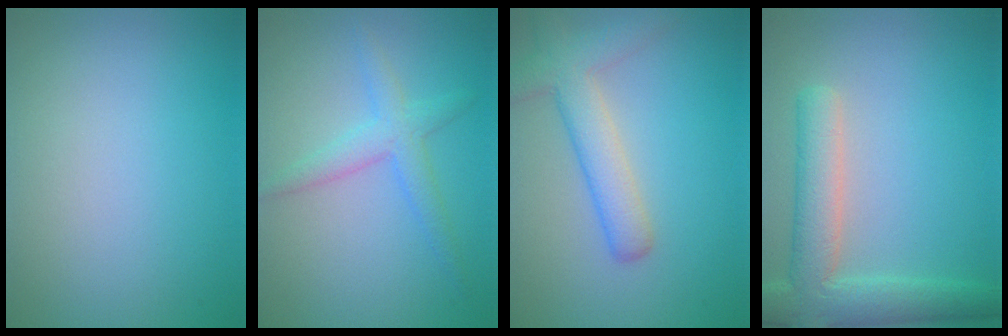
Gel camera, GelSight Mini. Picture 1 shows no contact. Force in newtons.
{"total": 2.7, "press": 2.7, "slide": 0.0}
{"total": 4.3, "press": 4.3, "slide": 0.2}
{"total": 5.7, "press": 5.7, "slide": 0.6}